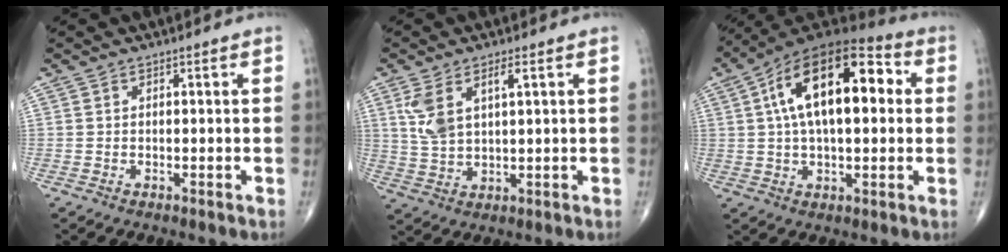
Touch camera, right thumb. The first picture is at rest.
{"total": 7.5, "force": [2.8, 3.3, 6.1], "torque": [-0.126, -0.001, 0.063]}
{"total": 20.6, "force": [4.1, 10.1, 17.5], "torque": [-0.271, 0.027, 0.054]}